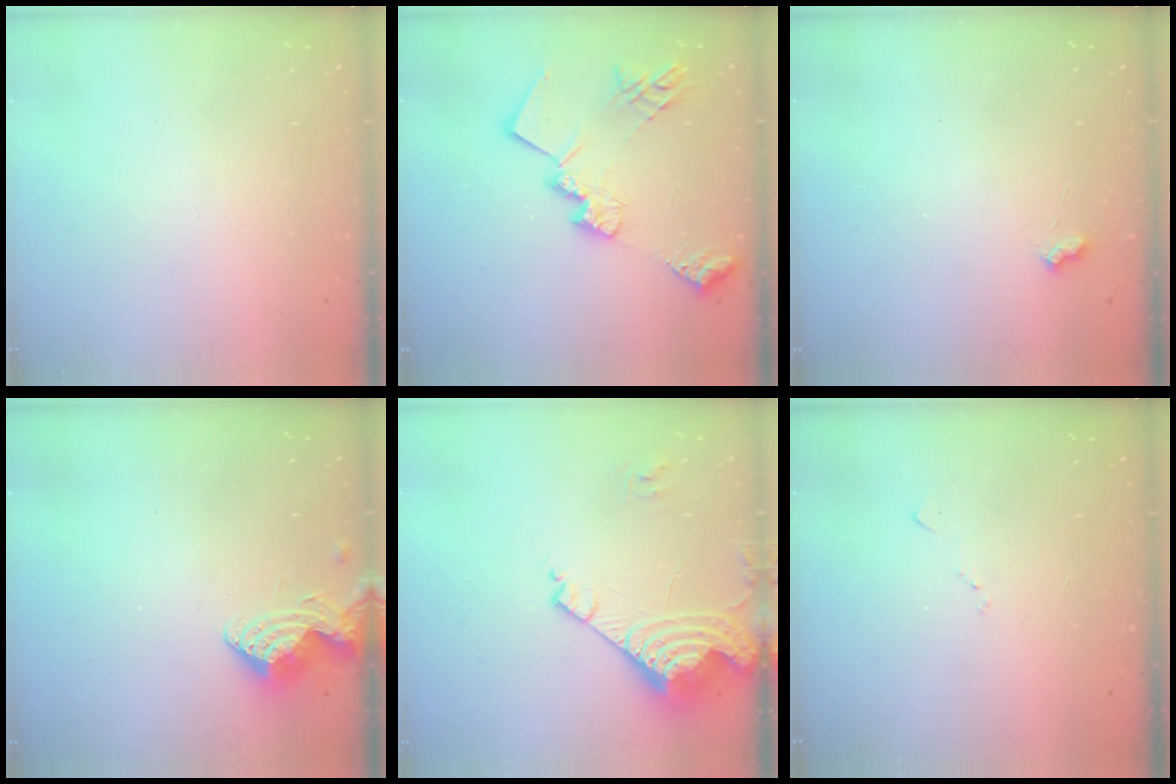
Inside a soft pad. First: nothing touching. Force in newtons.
{"total": 21.2, "press": 21.2, "slide": 1.5}
{"total": 2.4, "press": 2.4, "slide": 0.5}
{"total": 8.3, "press": 8.3, "slide": 0.4}
{"total": 16.9, "press": 16.7, "slide": 2.1}
{"total": 5.5, "press": 5.5, "slide": 0.8}